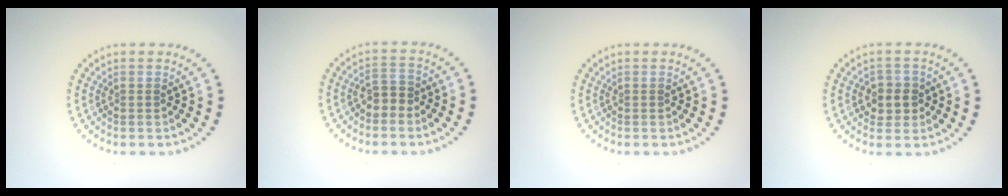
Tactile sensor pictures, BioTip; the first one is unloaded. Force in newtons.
{"total": 1.8, "press": 1.7, "slide": 0.8}
{"total": 0.0}
{"total": 2.3, "press": 2.2, "slide": 0.8}